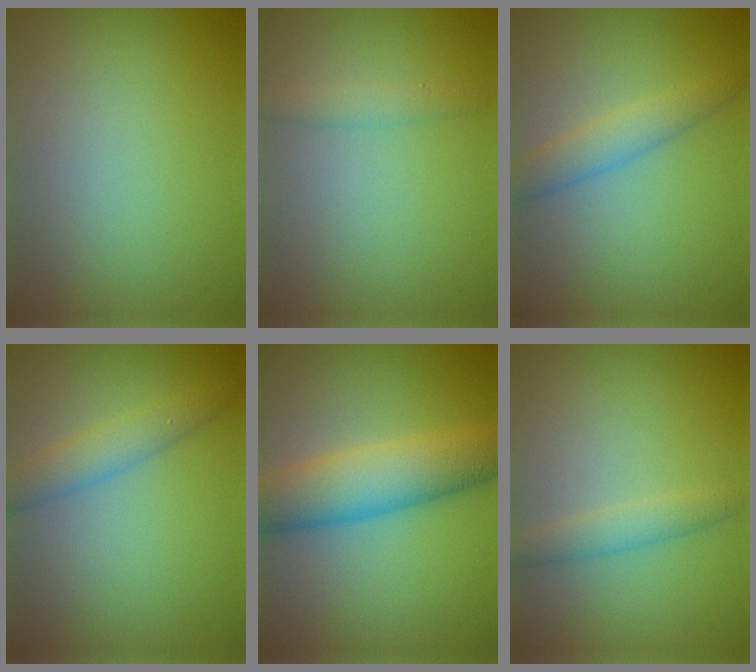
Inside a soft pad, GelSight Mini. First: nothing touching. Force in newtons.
{"total": 1.5, "press": 1.5, "slide": 0.1}
{"total": 2.7, "press": 2.7, "slide": 0.1}
{"total": 2.7, "press": 2.7, "slide": 0.2}
{"total": 7.1, "press": 7.1, "slide": 0.2}
{"total": 1.9, "press": 1.9, "slide": 0.1}